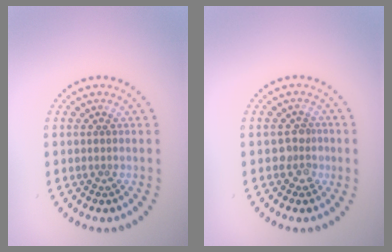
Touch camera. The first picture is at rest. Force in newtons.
{"total": 1.7, "press": 1.5, "slide": 0.9}